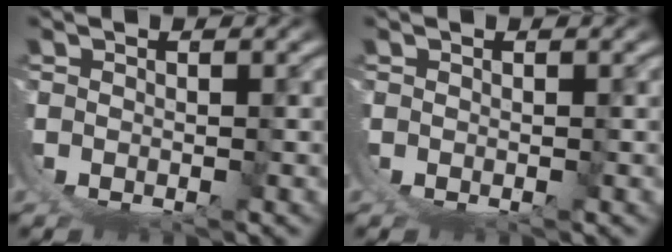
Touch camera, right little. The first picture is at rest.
{"total": 0.0}